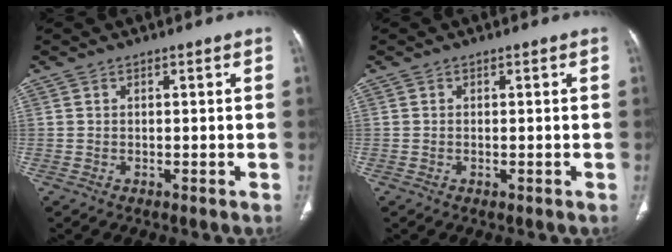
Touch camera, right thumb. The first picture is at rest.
{"total": 0.0}